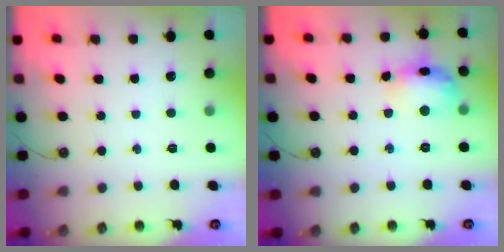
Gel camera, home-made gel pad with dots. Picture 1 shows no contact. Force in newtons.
{"total": 13.9, "press": 13.9, "slide": 1.1}